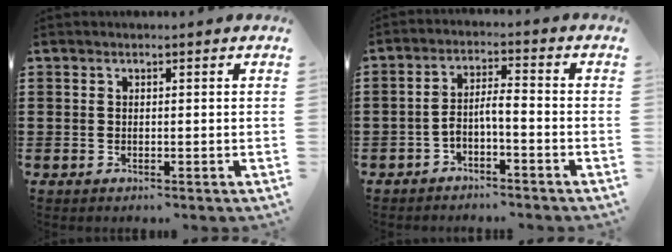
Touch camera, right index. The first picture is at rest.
{"total": 3.8, "force": [-2.5, 0.8, 2.8], "torque": [-0.069, 0.002, -0.055]}